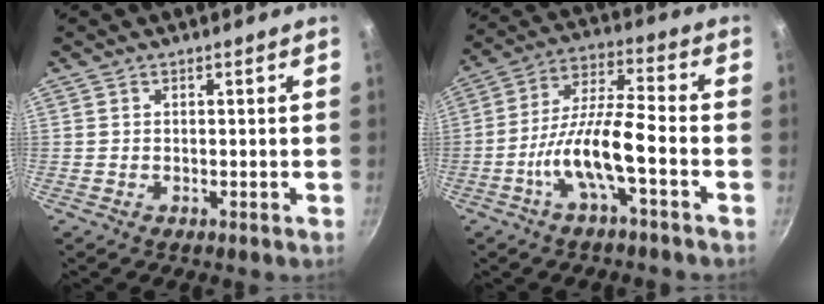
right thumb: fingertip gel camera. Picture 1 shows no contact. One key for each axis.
{"total": 11.6, "fx": -4.6, "fy": 2.7, "fz": 10.4, "tx": -0.197, "ty": 0.043, "tz": -0.092}